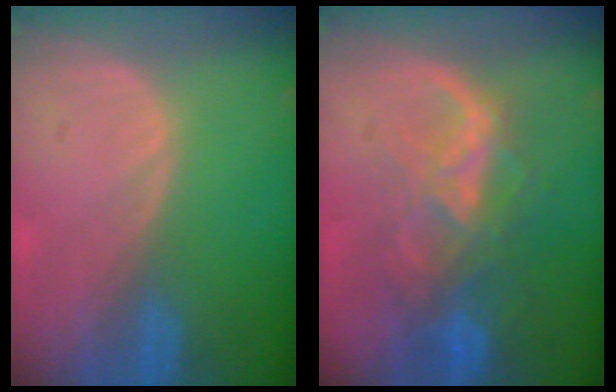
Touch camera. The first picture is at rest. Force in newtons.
{"total": 8.9, "press": 7.5, "slide": 4.8}